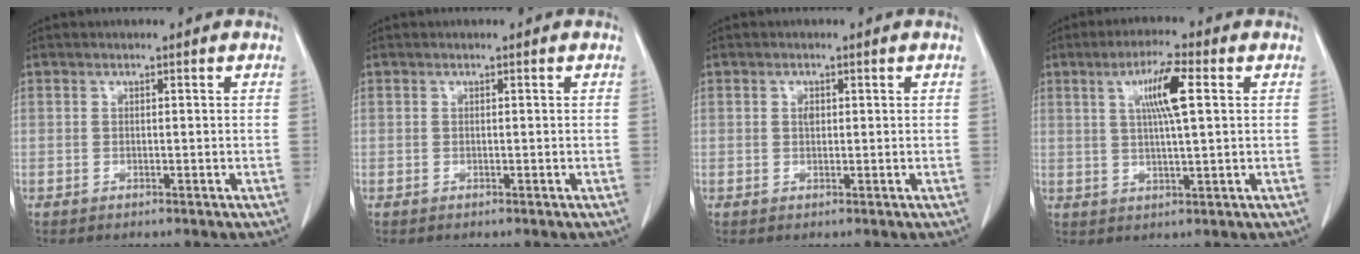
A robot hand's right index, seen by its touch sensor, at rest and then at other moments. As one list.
[{"total": 0.0}, {"total": 1.2, "force": [0.3, 0.8, 0.8], "torque": [-0.014, 0.000, 0.006]}, {"total": 7.1, "force": [2.2, 0.5, 6.8], "torque": [-0.124, 0.006, 0.039]}]